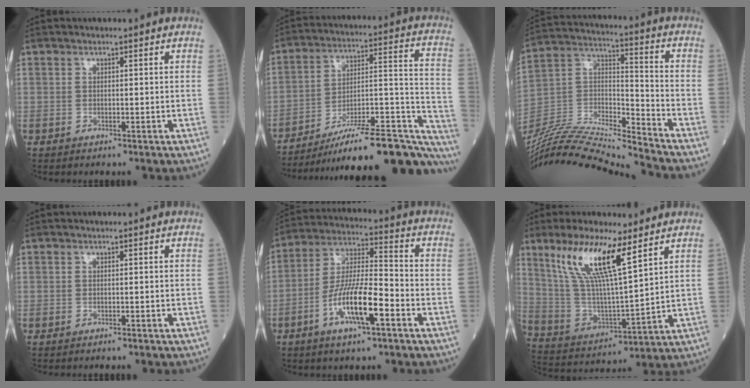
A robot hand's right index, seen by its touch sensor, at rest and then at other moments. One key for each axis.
{"total": 28.2, "fx": -23.4, "fy": 3.5, "fz": 15.3, "tx": -0.138, "ty": 0.011, "tz": -0.334}
{"total": 21.4, "fx": -20.3, "fy": -1.0, "fz": 6.7, "tx": -0.145, "ty": 0.006, "tz": -0.356}
{"total": 1.4, "fx": -1.3, "fy": 0.0, "fz": 0.7, "tx": -0.013, "ty": -0.001, "tz": -0.012}
{"total": 11.8, "fx": -5.0, "fy": 2.1, "fz": 10.5, "tx": -0.205, "ty": -0.002, "tz": -0.092}
{"total": 14.3, "fx": 8.4, "fy": 1.9, "fz": 11.4, "tx": -0.238, "ty": 0.003, "tz": 0.165}